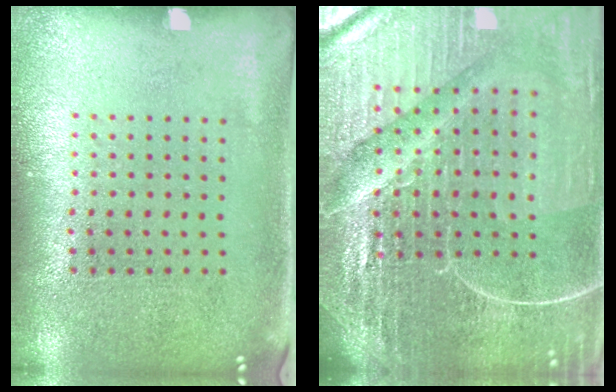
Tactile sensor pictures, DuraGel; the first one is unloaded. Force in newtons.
{"total": 6.8, "press": 6.0, "slide": 3.2}